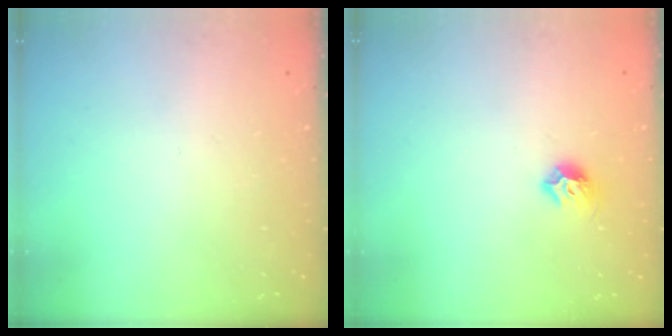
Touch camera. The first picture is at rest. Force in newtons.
{"total": 7.0, "press": 6.9, "slide": 1.3}